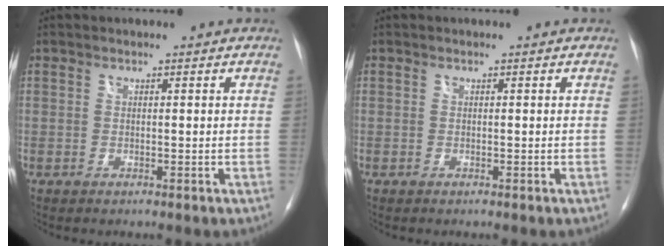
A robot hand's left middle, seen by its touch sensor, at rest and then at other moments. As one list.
[{"total": 0.0}]